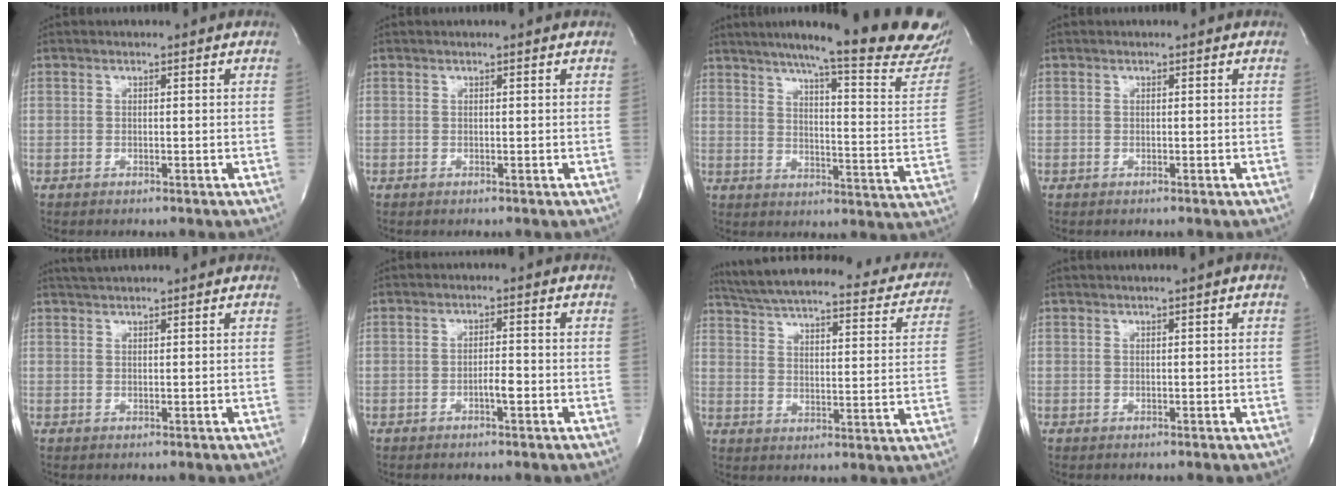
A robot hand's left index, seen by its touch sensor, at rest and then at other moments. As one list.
[{"total": 0.0}, {"total": 27.3, "force": [22.5, 1.7, 15.3], "torque": [-0.200, -0.078, 0.273]}, {"total": 0.0}, {"total": 2.8, "force": [2.6, -0.3, 1.1], "torque": [-0.014, 0.020, 0.046]}, {"total": 2.2, "force": [-1.4, 0.2, 1.7], "torque": [-0.028, -0.005, -0.024]}, {"total": 27.6, "force": [24.1, 5.9, 12.1], "torque": [-0.190, -0.034, 0.295]}, {"total": 0.9, "force": [0.1, -0.4, 0.8], "torque": [-0.019, -0.003, 0.006]}]